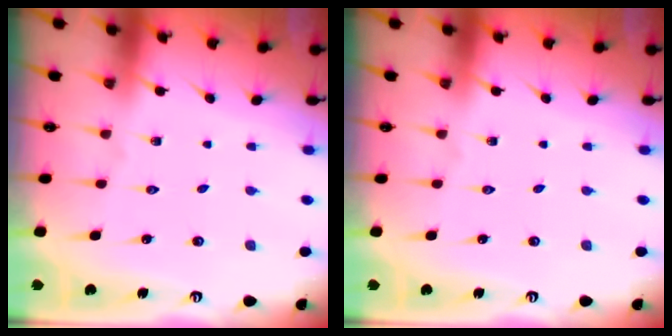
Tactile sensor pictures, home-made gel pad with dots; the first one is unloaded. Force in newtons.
{"total": 0.0}